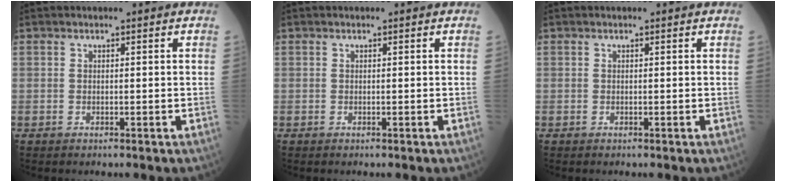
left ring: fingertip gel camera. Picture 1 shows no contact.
{"total": 0.0}
{"total": 0.0}